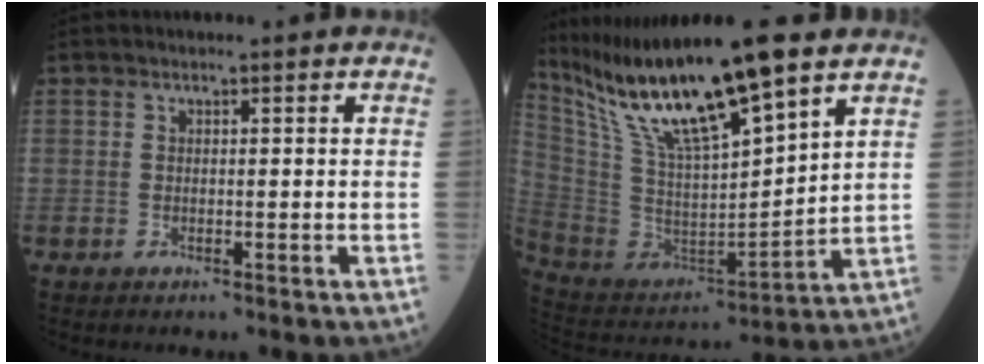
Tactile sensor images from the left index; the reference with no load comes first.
{"total": 19.0, "force": [14.3, 1.5, 12.5], "torque": [-0.233, -0.008, 0.274]}